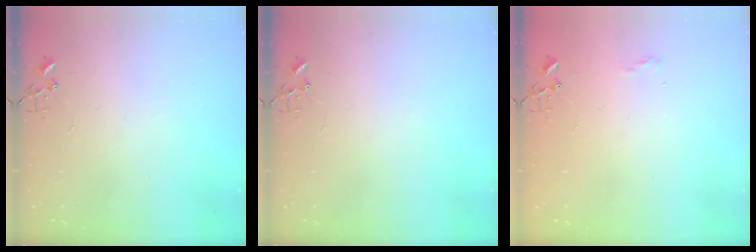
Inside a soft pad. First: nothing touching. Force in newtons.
{"total": 0.0}
{"total": 5.9, "press": 5.9, "slide": 0.8}